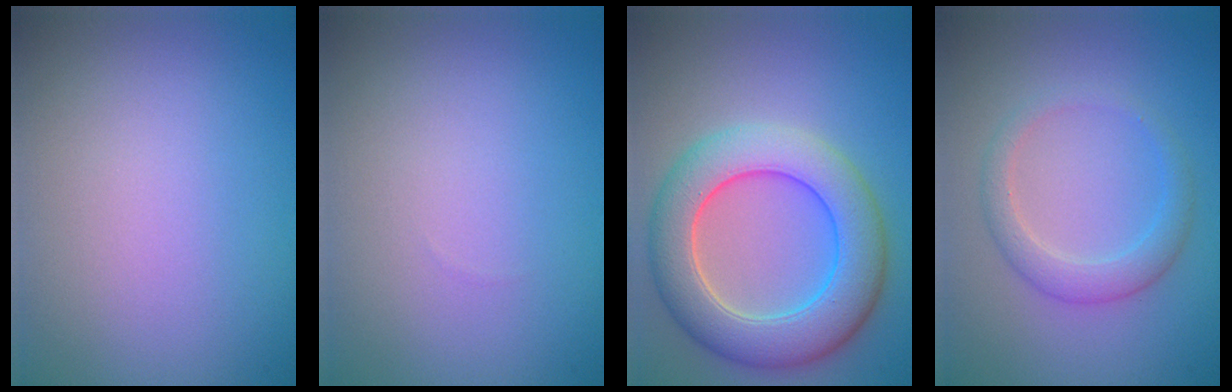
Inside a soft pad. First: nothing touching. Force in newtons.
{"total": 0.0}
{"total": 8.2, "press": 8.2, "slide": 0.4}
{"total": 2.6, "press": 2.6, "slide": 0.2}